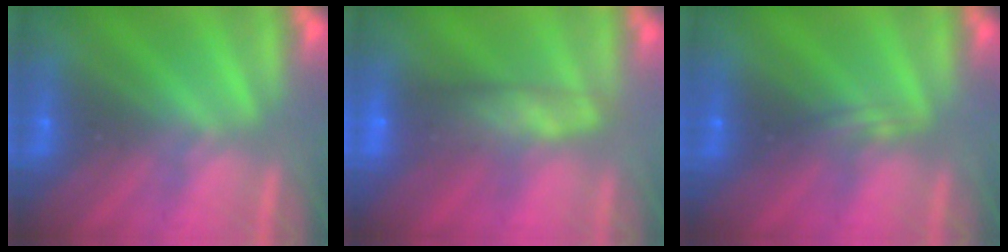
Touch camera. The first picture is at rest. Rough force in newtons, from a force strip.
{"total": 7.5}
{"total": 2.3}